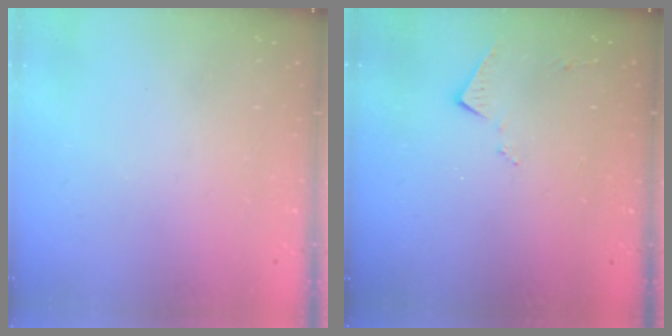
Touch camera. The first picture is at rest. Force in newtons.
{"total": 7.8, "press": 7.8, "slide": 0.4}